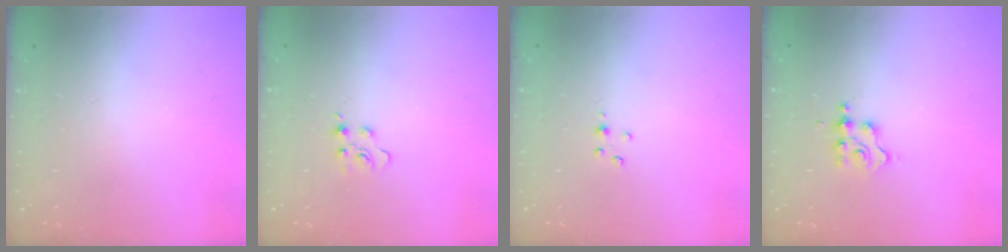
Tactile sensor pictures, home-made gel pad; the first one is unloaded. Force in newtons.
{"total": 3.9, "press": 3.9, "slide": 0.5}
{"total": 2.0, "press": 2.0, "slide": 0.3}
{"total": 2.9, "press": 2.9, "slide": 0.2}